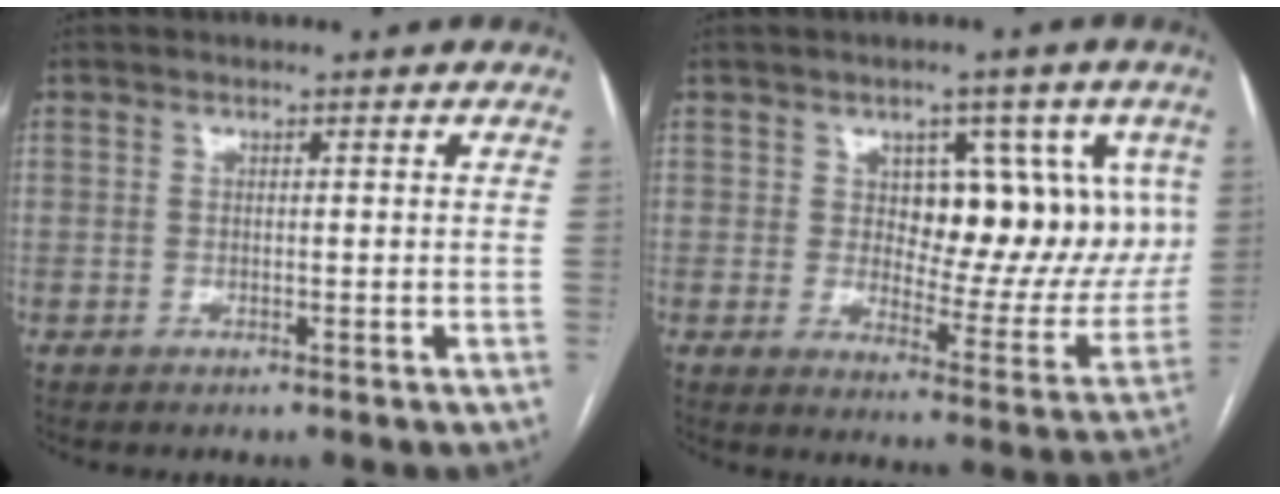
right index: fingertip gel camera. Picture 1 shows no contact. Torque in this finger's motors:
{"motor_torque": [0.30, 0.17, 0.23, 0.04]}